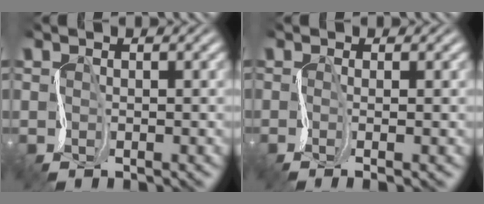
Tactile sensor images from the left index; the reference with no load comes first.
{"total": 1.9, "force": [-0.2, 0.5, 1.9], "torque": [-0.028, -0.004, -0.007]}